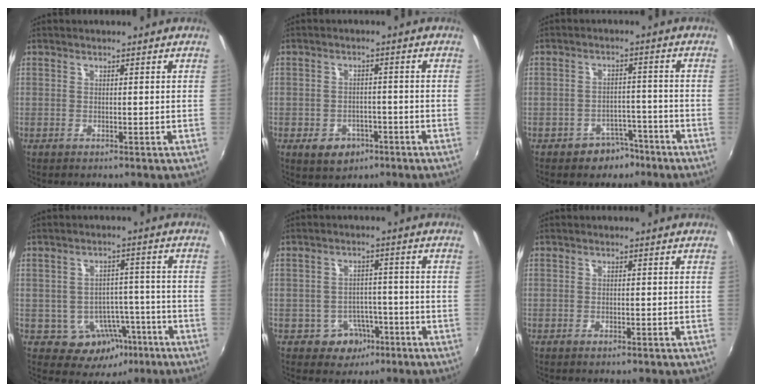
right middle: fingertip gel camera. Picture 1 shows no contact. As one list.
[{"total": 5.8, "force": [-3.1, 4.2, 2.4], "torque": [-0.063, 0.001, -0.037]}, {"total": 5.6, "force": [-4.0, 3.7, 1.2], "torque": [-0.030, 0.021, -0.046]}, {"total": 8.6, "force": [-4.2, 6.9, 2.9], "torque": [-0.051, 0.028, -0.034]}, {"total": 5.4, "force": [-3.0, 4.3, 1.4], "torque": [-0.037, 0.014, -0.031]}, {"total": 1.0, "force": [-0.8, 0.3, 0.5], "torque": [-0.010, -0.005, -0.016]}]